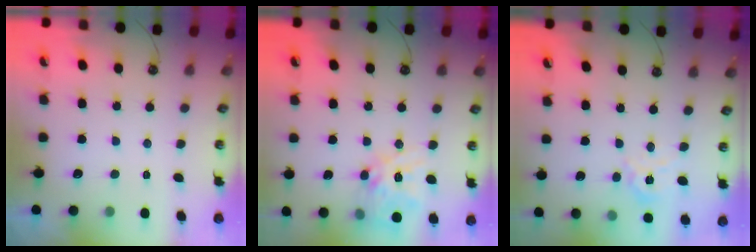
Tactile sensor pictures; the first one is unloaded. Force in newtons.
{"total": 15.6, "press": 15.5, "slide": 1.5}
{"total": 7.8, "press": 7.7, "slide": 0.7}